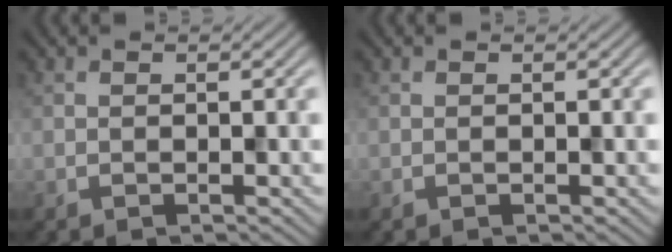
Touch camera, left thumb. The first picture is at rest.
{"total": 0.0}